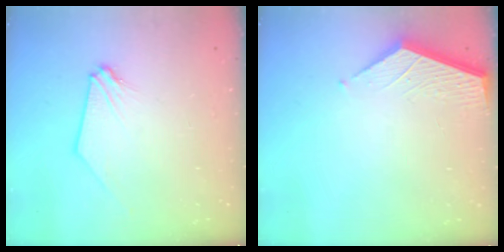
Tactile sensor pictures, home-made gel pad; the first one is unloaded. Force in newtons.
{"total": 3.6, "press": 3.6, "slide": 0.3}